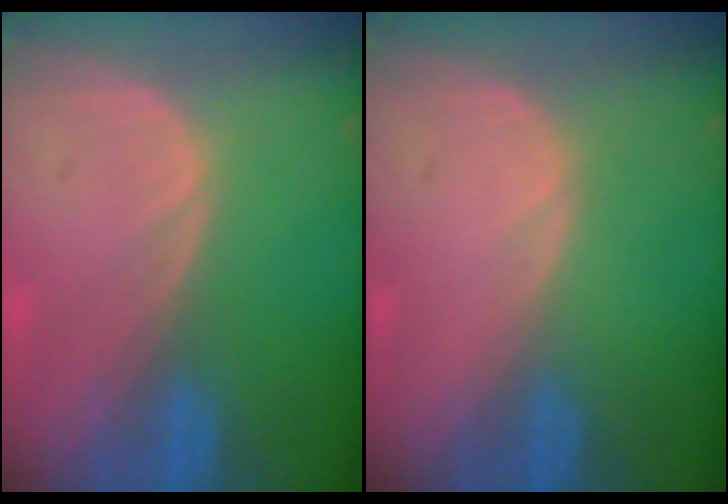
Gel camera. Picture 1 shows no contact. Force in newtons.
{"total": 0.0}